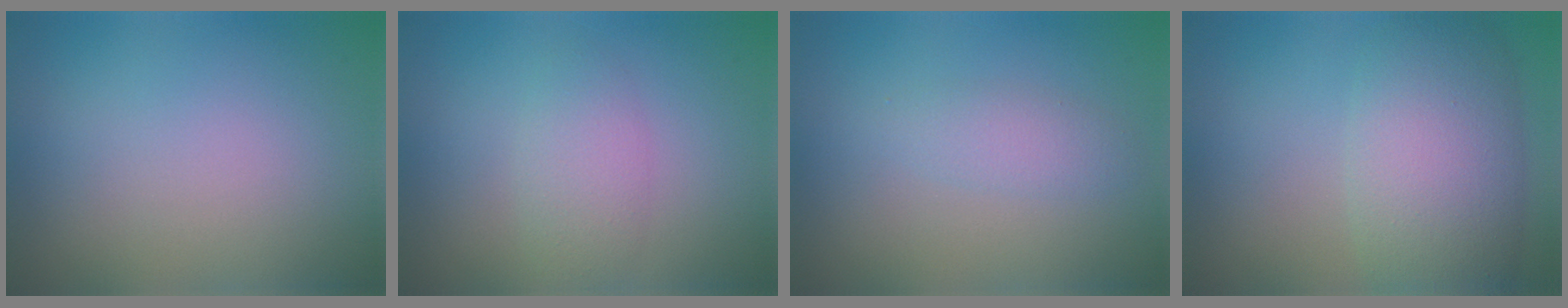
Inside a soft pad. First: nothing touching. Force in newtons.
{"total": 2.4, "press": 2.4, "slide": 0.1}
{"total": 1.7, "press": 1.7, "slide": 0.0}
{"total": 7.2, "press": 7.2, "slide": 0.1}